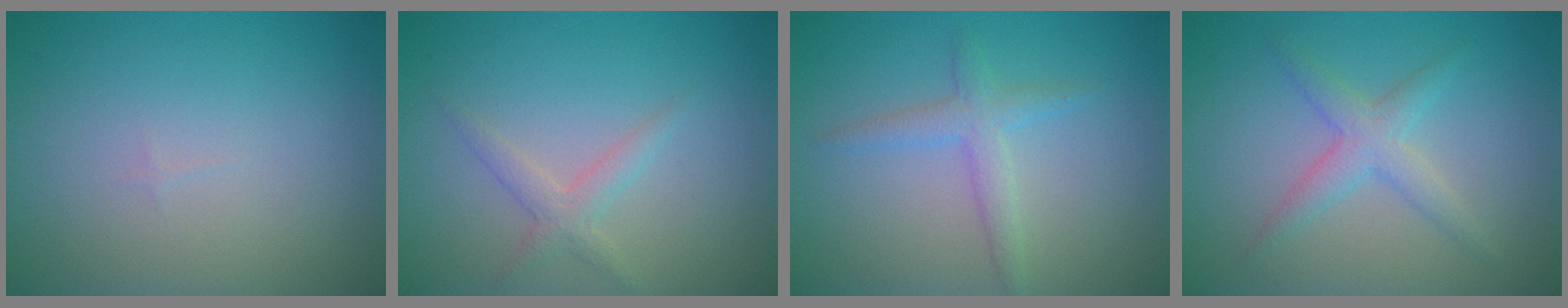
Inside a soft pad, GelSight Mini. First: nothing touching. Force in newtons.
{"total": 1.8, "press": 1.8, "slide": 0.1}
{"total": 2.2, "press": 2.2, "slide": 0.1}
{"total": 2.6, "press": 2.6, "slide": 0.1}